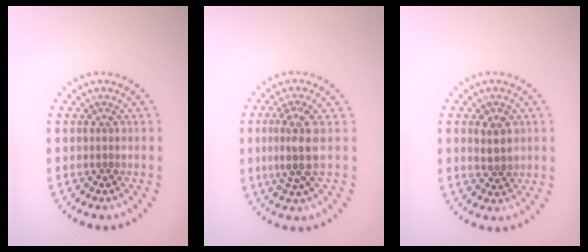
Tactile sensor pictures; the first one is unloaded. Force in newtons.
{"total": 3.2, "press": 2.8, "slide": 1.6}
{"total": 1.9, "press": 1.8, "slide": 0.2}